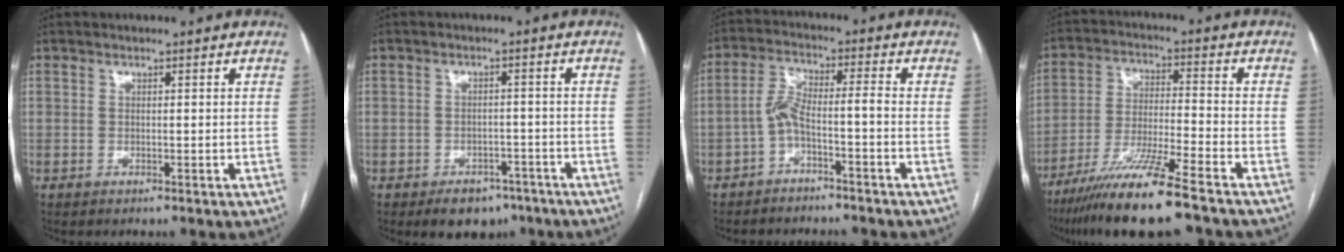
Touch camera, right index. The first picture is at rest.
{"total": 6.1, "force": [-4.1, 3.9, 2.1], "torque": [-0.021, 0.008, -0.052]}
{"total": 5.0, "force": [-2.6, 0.3, 4.2], "torque": [-0.086, 0.029, -0.048]}
{"total": 13.3, "force": [-9.8, -0.2, 9.1], "torque": [-0.171, -0.036, -0.174]}